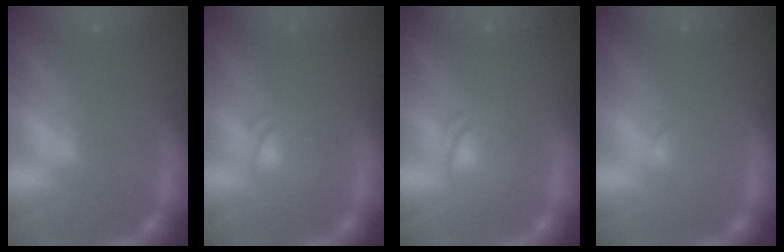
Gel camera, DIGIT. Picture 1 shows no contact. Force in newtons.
{"total": 2.4}
{"total": 3.0}
{"total": 1.0}